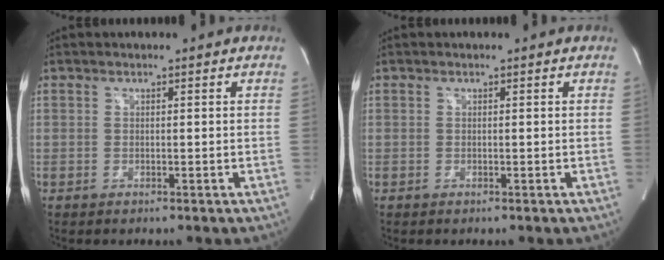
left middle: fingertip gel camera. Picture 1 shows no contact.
{"total": 0.0}